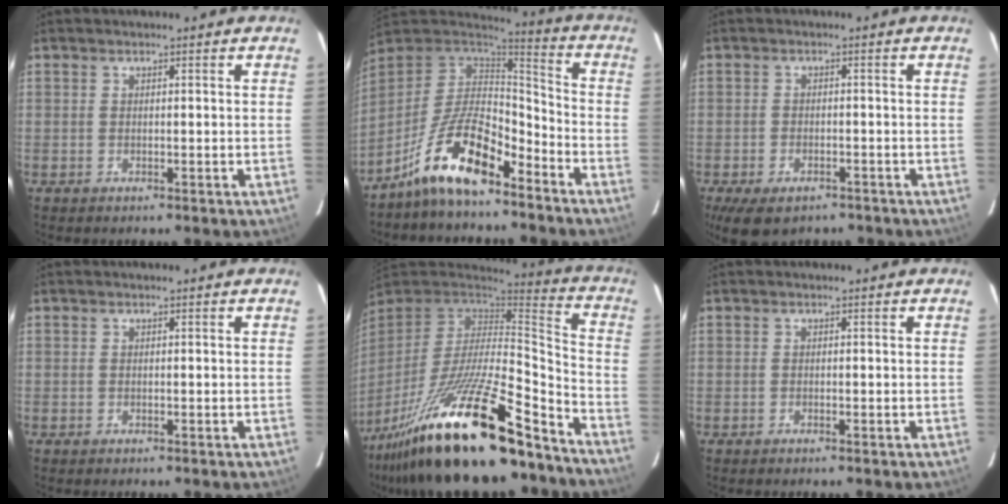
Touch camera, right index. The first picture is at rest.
{"total": 15.1, "force": [-10.0, 5.4, 9.9], "torque": [-0.202, 0.000, -0.185]}
{"total": 8.2, "force": [-5.7, 4.1, 4.2], "torque": [-0.092, -0.024, -0.085]}
{"total": 0.0}
{"total": 30.4, "force": [-22.2, 6.6, 19.7], "torque": [-0.356, -0.055, -0.366]}
{"total": 0.0}